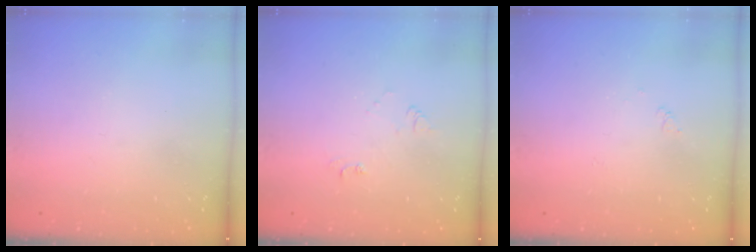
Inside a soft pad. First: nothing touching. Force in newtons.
{"total": 4.8, "press": 4.7, "slide": 0.6}
{"total": 2.9, "press": 2.9, "slide": 0.5}